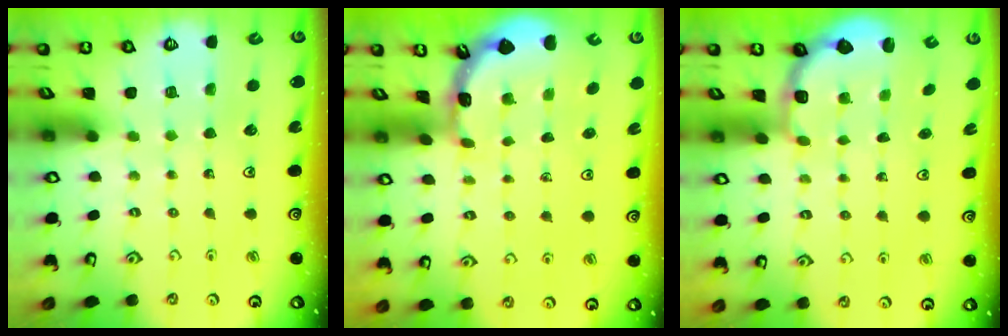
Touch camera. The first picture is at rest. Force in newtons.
{"total": 1.6, "press": 1.6, "slide": 0.1}
{"total": 2.7, "press": 2.3, "slide": 1.5}